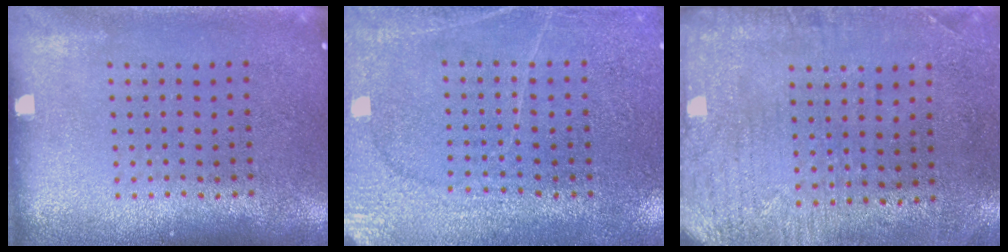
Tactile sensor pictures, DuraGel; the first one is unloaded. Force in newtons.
{"total": 2.8, "press": 2.7, "slide": 0.8}
{"total": 2.9, "press": 2.3, "slide": 1.7}